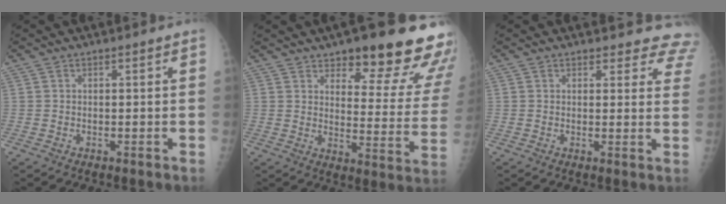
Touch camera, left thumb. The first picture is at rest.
{"total": 21.8, "force": [15.2, 6.9, 14.1], "torque": [-0.133, -0.086, 0.189]}
{"total": 8.9, "force": [8.1, 3.6, 0.8], "torque": [0.050, -0.037, 0.055]}